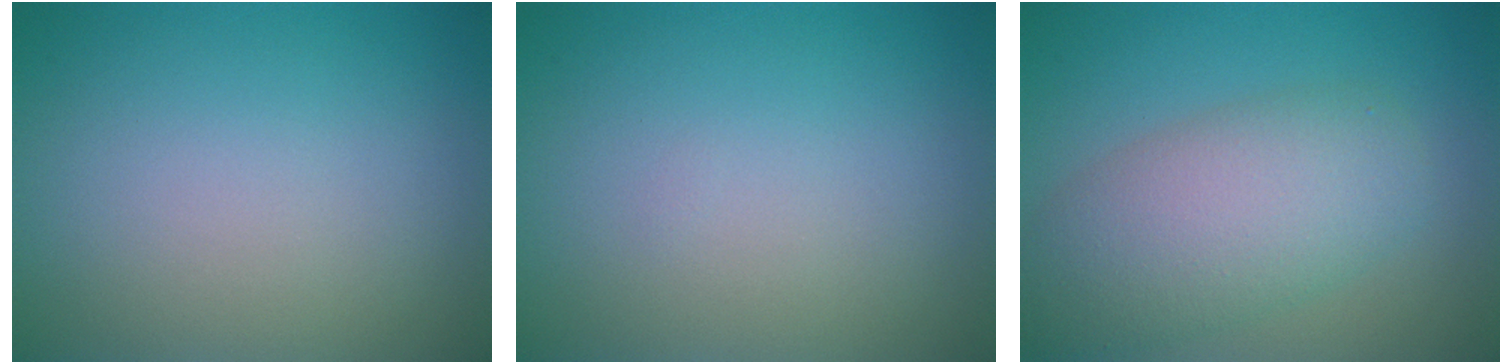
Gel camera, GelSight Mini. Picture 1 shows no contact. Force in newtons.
{"total": 0.0}
{"total": 6.5, "press": 6.5, "slide": 0.4}